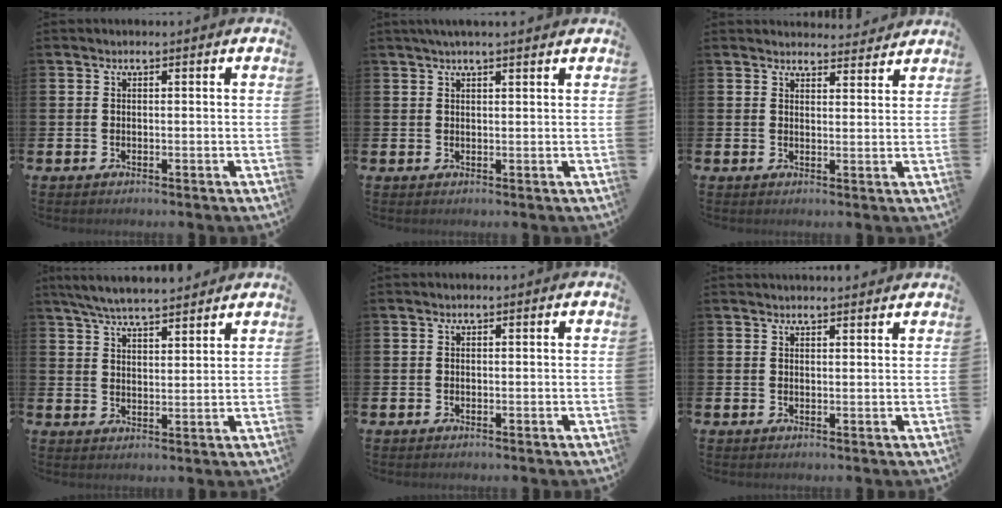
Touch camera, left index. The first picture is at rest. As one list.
[{"total": 2.2, "force": [1.9, 0.1, 1.1], "torque": [-0.025, 0.003, 0.034]}, {"total": 3.1, "force": [3.0, 0.5, -0.1], "torque": [0.002, -0.020, 0.054]}, {"total": 6.0, "force": [5.8, 0.6, 1.5], "torque": [-0.052, -0.019, 0.107]}, {"total": 0.0}, {"total": 1.7, "force": [1.7, 0.0, 0.1], "torque": [0.005, -0.010, 0.029]}]